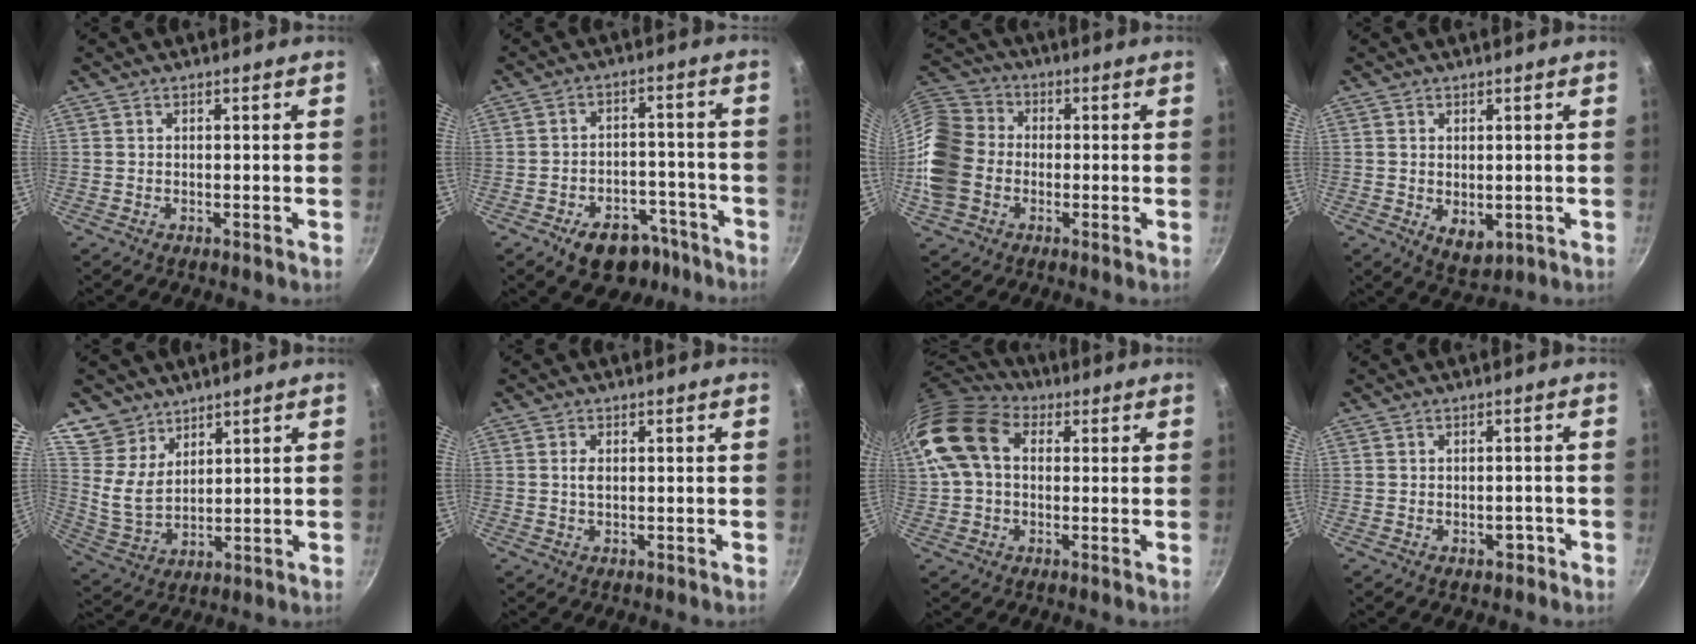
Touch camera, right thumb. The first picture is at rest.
{"total": 12.1, "force": [-7.9, 7.3, 5.5], "torque": [-0.032, 0.062, -0.099]}
{"total": 15.6, "force": [-2.7, 12.5, 9.0], "torque": [-0.171, 0.035, -0.068]}
{"total": 4.6, "force": [-0.2, 3.0, 3.5], "torque": [-0.046, -0.015, 0.004]}
{"total": 8.7, "force": [6.4, 5.5, 2.3], "torque": [-0.022, -0.034, 0.133]}
{"total": 1.6, "force": [0.2, 0.9, 1.3], "torque": [-0.024, 0.001, 0.001]}
{"total": 14.9, "force": [2.4, 10.6, 10.2], "torque": [-0.189, 0.029, 0.029]}
{"total": 2.1, "force": [-1.1, 1.5, 1.0], "torque": [0.001, 0.019, -0.006]}